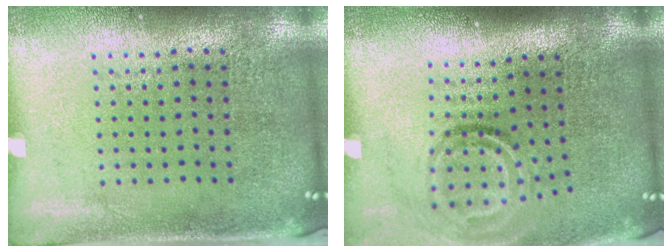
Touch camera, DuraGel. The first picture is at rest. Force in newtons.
{"total": 1.9, "press": 1.2, "slide": 1.5}